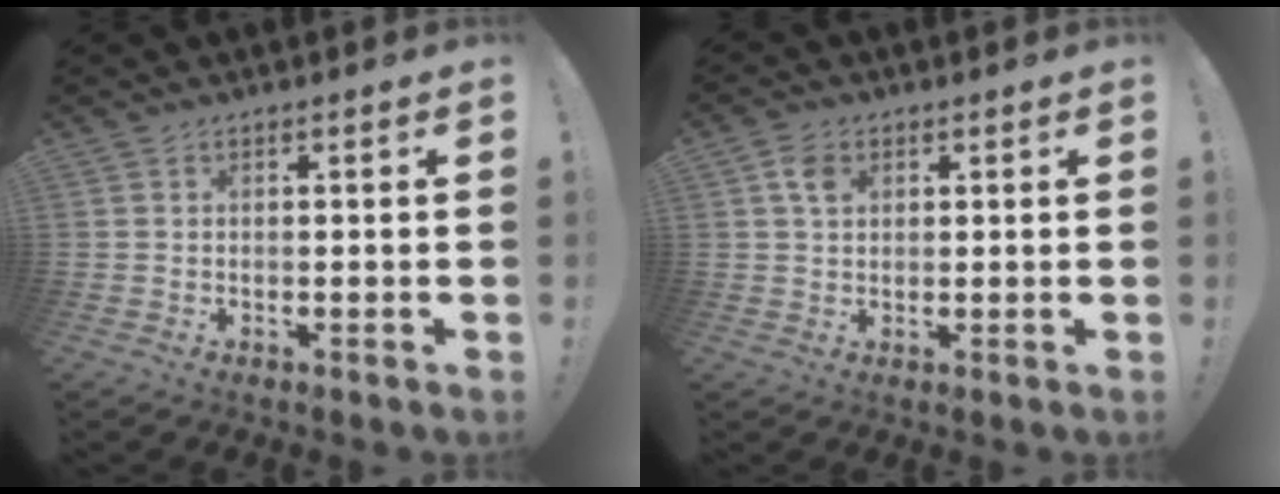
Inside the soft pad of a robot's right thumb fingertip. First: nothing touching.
{"total": 4.8, "force": [1.9, 3.4, 2.9], "torque": [-0.049, 0.004, 0.035]}